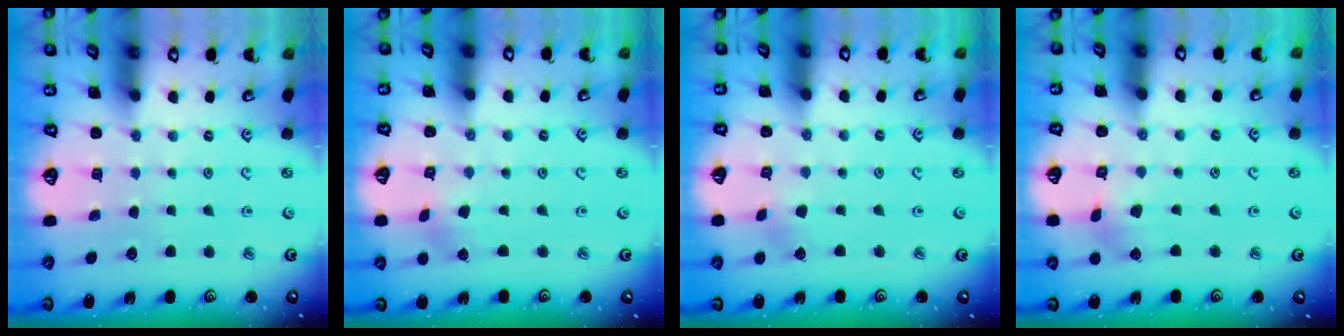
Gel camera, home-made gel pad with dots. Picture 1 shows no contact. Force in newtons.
{"total": 0.9, "press": 0.9, "slide": 0.2}
{"total": 2.3, "press": 2.3, "slide": 0.1}
{"total": 3.6, "press": 3.6, "slide": 0.5}